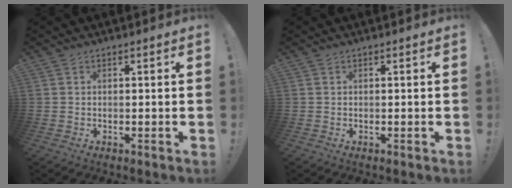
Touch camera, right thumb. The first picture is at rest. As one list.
[{"total": 0.0}]